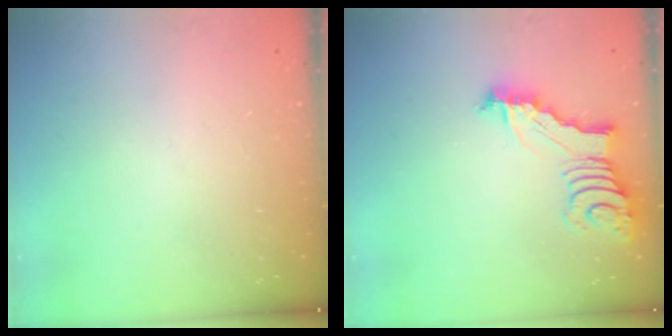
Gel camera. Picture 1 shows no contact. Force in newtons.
{"total": 4.8, "press": 4.8, "slide": 0.4}